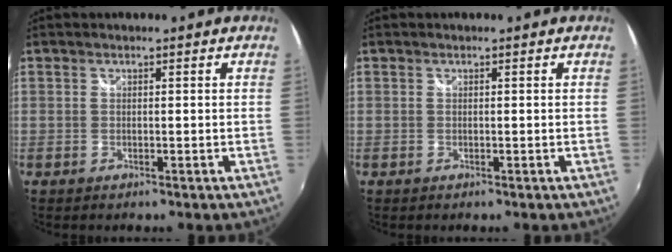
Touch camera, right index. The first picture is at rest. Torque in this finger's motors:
{"motor_torque": [-0.01, 0.01, 0.00, 0.00]}